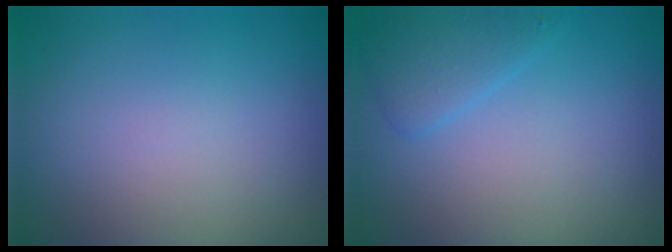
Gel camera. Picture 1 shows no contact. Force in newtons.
{"total": 2.1, "press": 2.0, "slide": 0.2}